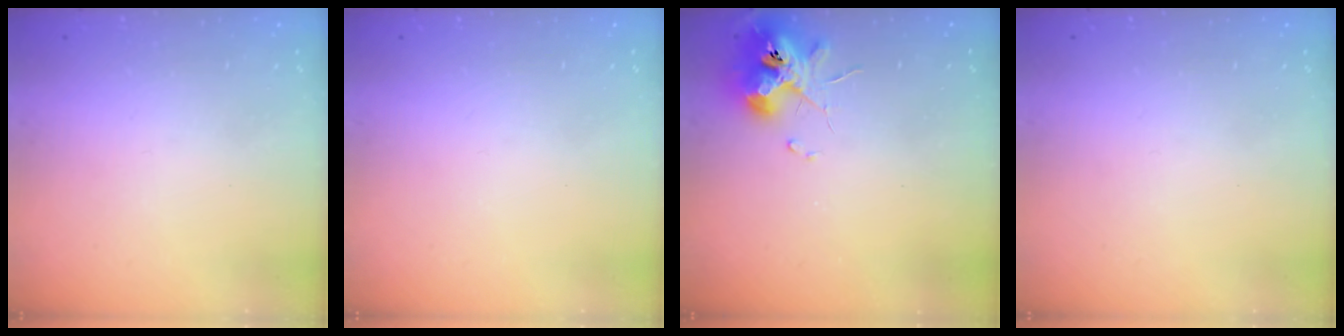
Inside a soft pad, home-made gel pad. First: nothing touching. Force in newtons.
{"total": 0.0}
{"total": 11.7, "press": 11.7, "slide": 0.6}
{"total": 0.0}